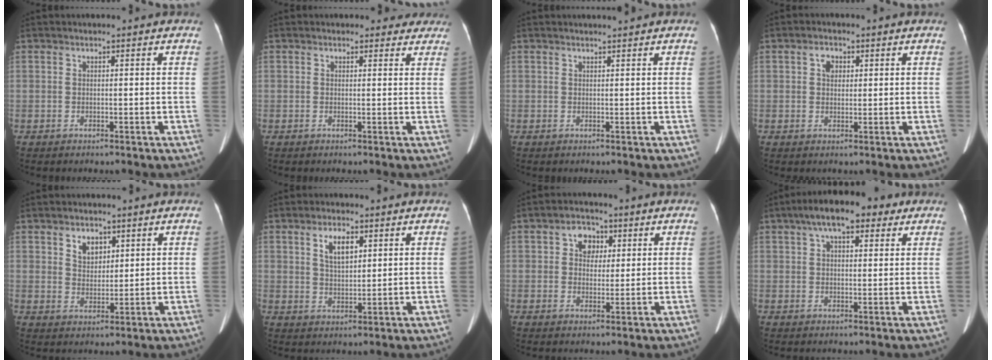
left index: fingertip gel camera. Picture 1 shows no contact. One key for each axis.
{"total": 3.2, "fx": 2.9, "fy": 1.4, "fz": 0.3, "tx": 0.013, "ty": 0.001, "tz": 0.018}
{"total": 1.2, "fx": 1.1, "fy": -0.3, "fz": 0.3, "tx": -0.004, "ty": 0.005, "tz": 0.021}
{"total": 2.2, "fx": 0.8, "fy": 1.7, "fz": 1.3, "tx": -0.023, "ty": 0.010, "tz": 0.012}
{"total": 3.8, "fx": 2.1, "fy": 2.5, "fz": 2.0, "tx": -0.036, "ty": 0.009, "tz": 0.042}
{"total": 4.8, "fx": 2.2, "fy": 2.0, "fz": 3.7, "tx": -0.070, "ty": 0.008, "tz": 0.041}
{"total": 4.2, "fx": 1.4, "fy": 3.2, "fz": 2.3, "tx": -0.037, "ty": 0.016, "tz": 0.024}
{"total": 10.4, "fx": 6.3, "fy": 3.7, "fz": 7.4, "tx": -0.121, "ty": 0.039, "tz": 0.096}